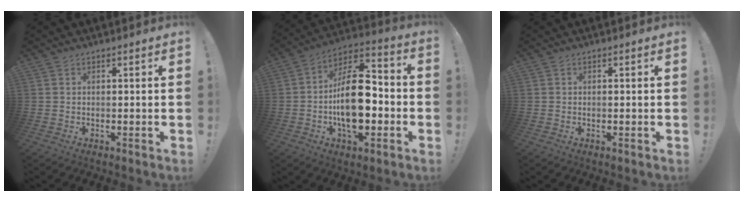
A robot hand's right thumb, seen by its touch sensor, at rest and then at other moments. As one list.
[{"total": 19.7, "force": [-3.7, 10.6, 16.1], "torque": [-0.272, 0.024, -0.057]}, {"total": 0.0}]